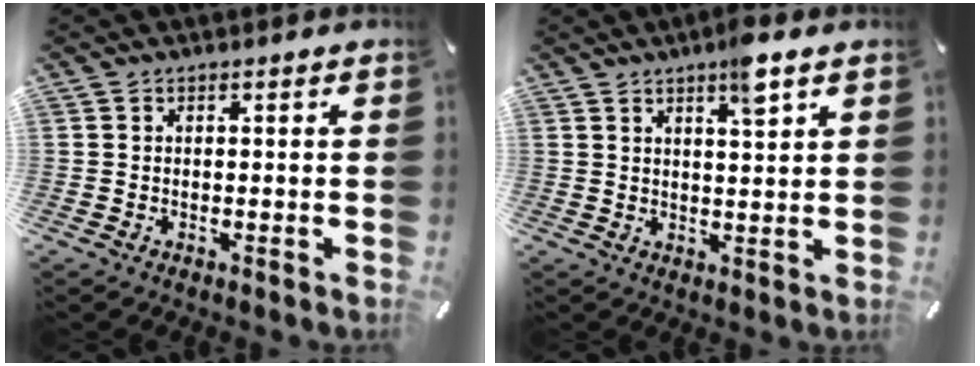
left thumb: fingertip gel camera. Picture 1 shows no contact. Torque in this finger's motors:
{"motor_torque": [0.93, 0.68, 0.16, 0.03, 0.21]}